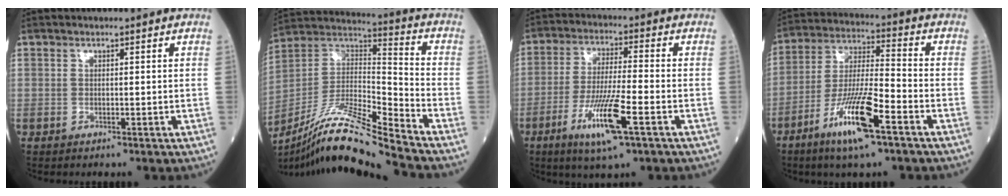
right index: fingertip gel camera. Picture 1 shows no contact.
{"total": 17.0, "force": [-14.4, -1.3, 8.8], "torque": [-0.175, 0.010, -0.263]}
{"total": 10.6, "force": [-4.7, 0.6, 9.5], "torque": [-0.182, -0.018, -0.085]}
{"total": 12.8, "force": [-6.9, 1.3, 10.7], "torque": [-0.209, -0.016, -0.128]}